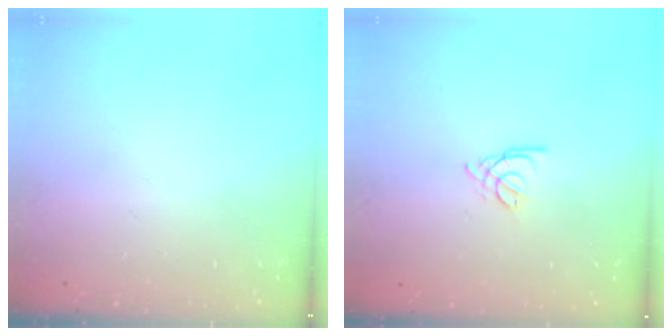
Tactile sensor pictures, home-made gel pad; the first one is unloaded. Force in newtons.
{"total": 2.2, "press": 2.2, "slide": 0.5}